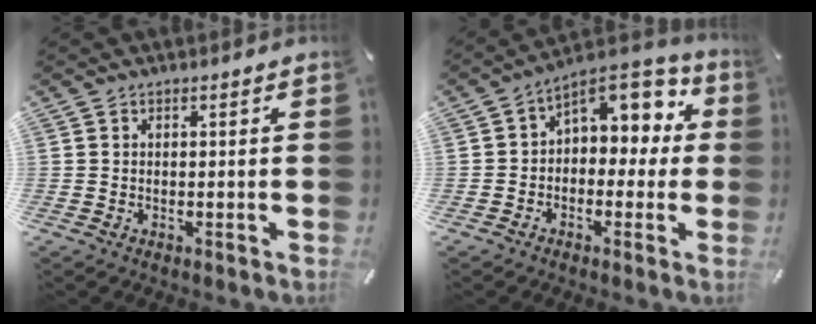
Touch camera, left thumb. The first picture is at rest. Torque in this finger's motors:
{"motor_torque": [0.46, 0.45, 0.67, 0.67, 0.04]}